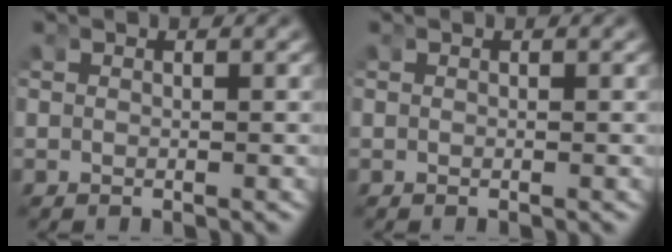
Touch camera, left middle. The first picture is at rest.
{"total": 0.0}